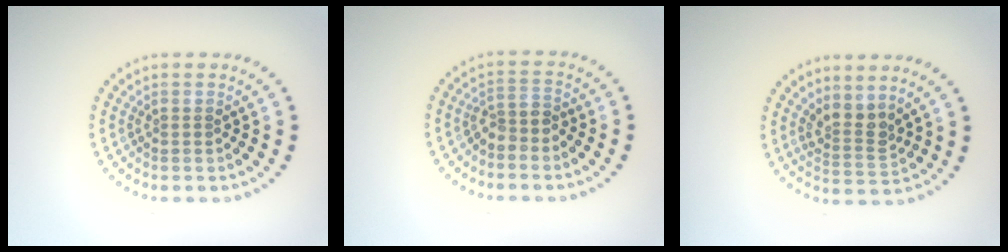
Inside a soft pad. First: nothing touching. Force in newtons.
{"total": 2.0, "press": 1.5, "slide": 1.3}
{"total": 2.6, "press": 2.0, "slide": 1.7}